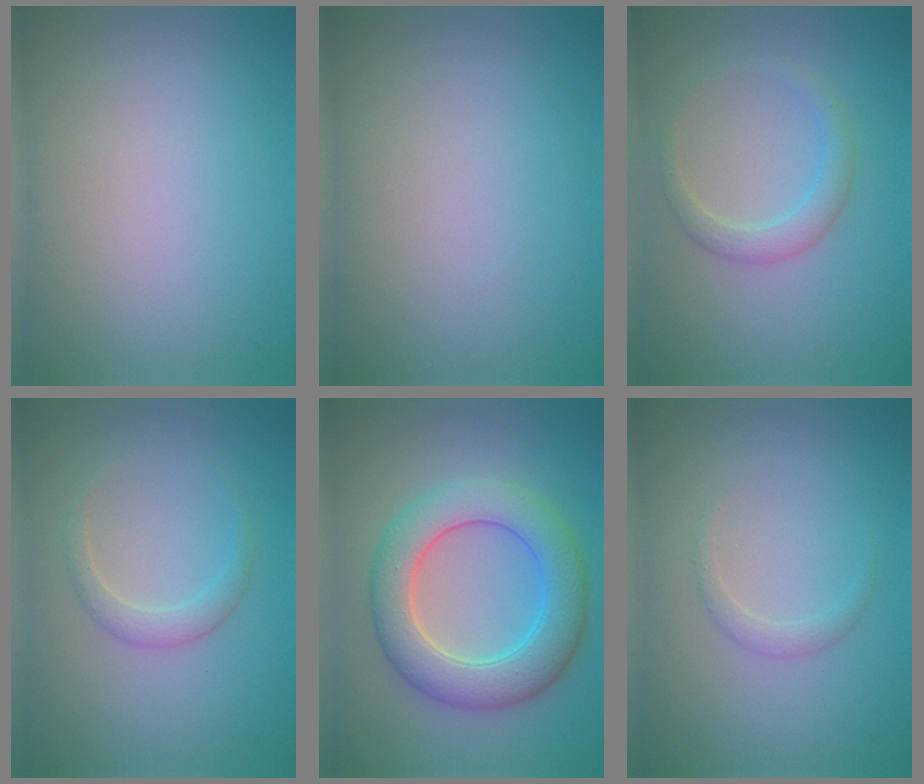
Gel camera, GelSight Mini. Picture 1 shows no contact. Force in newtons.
{"total": 0.0}
{"total": 2.1, "press": 2.1, "slide": 0.2}
{"total": 1.6, "press": 1.6, "slide": 0.1}
{"total": 6.9, "press": 6.9, "slide": 0.1}
{"total": 1.1, "press": 1.1, "slide": 0.0}